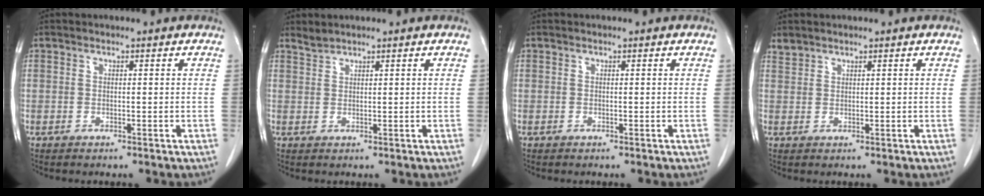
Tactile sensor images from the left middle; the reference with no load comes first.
{"total": 1.3, "force": [1.3, -0.1, 0.0], "torque": [-0.004, 0.001, 0.029]}
{"total": 0.0}
{"total": 1.4, "force": [1.3, 0.3, 0.0], "torque": [-0.002, 0.004, 0.029]}